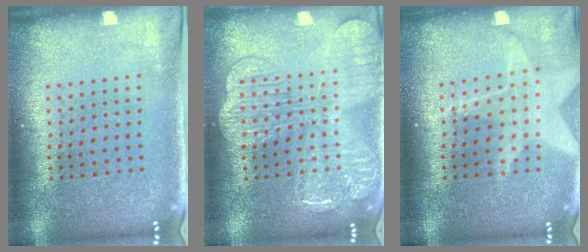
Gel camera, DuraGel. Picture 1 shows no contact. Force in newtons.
{"total": 3.3, "press": 3.3, "slide": 0.5}
{"total": 1.8, "press": 1.5, "slide": 1.1}